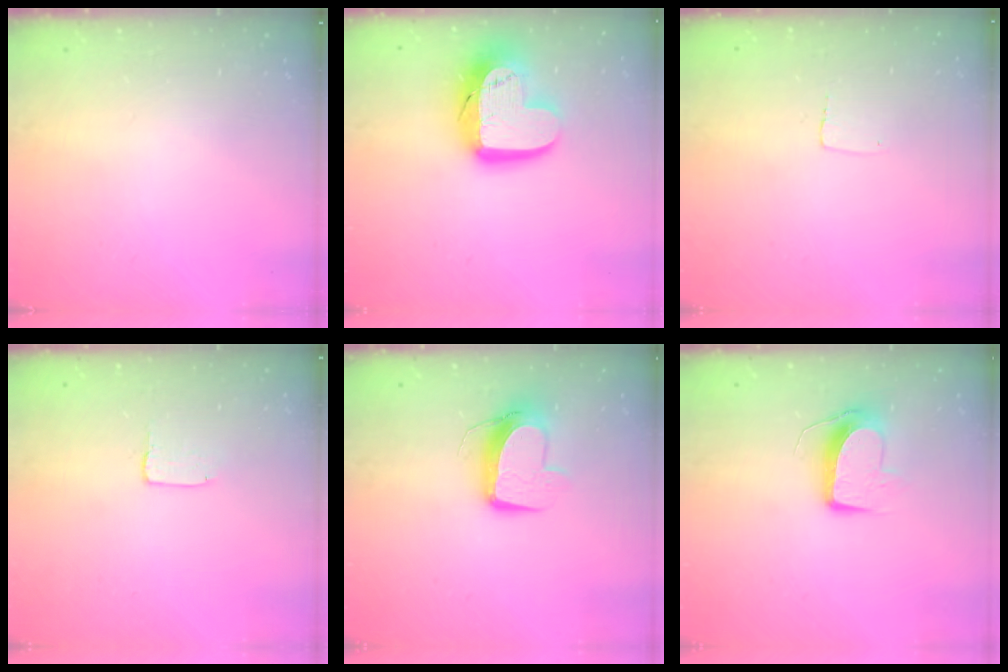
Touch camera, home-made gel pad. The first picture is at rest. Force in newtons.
{"total": 17.0, "press": 17.0, "slide": 1.3}
{"total": 2.3, "press": 2.3, "slide": 0.1}
{"total": 1.7, "press": 1.6, "slide": 0.1}
{"total": 10.7, "press": 10.6, "slide": 1.1}
{"total": 9.7, "press": 9.7, "slide": 0.6}